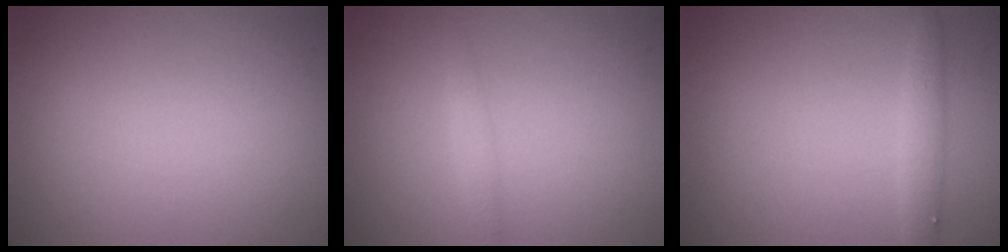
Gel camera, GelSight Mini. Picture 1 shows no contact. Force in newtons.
{"total": 1.0, "press": 1.0, "slide": 0.0}
{"total": 1.6, "press": 1.6, "slide": 0.0}